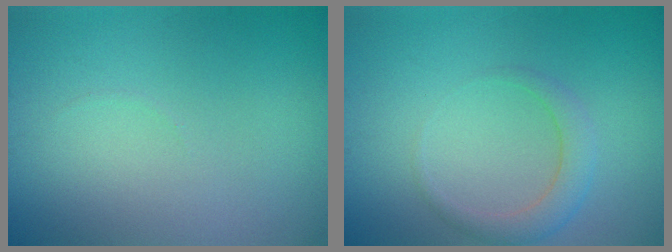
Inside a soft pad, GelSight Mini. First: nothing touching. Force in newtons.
{"total": 2.3, "press": 2.3, "slide": 0.1}